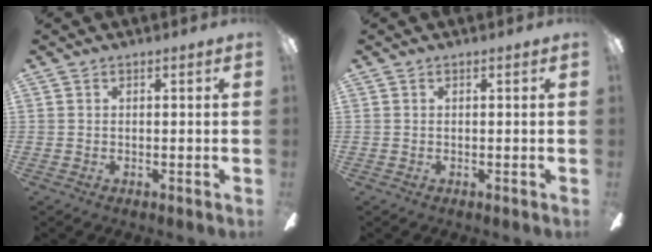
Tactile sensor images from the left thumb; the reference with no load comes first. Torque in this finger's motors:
{"motor_torque": [-0.08, 0.08, 0.00, 0.00, 0.00]}